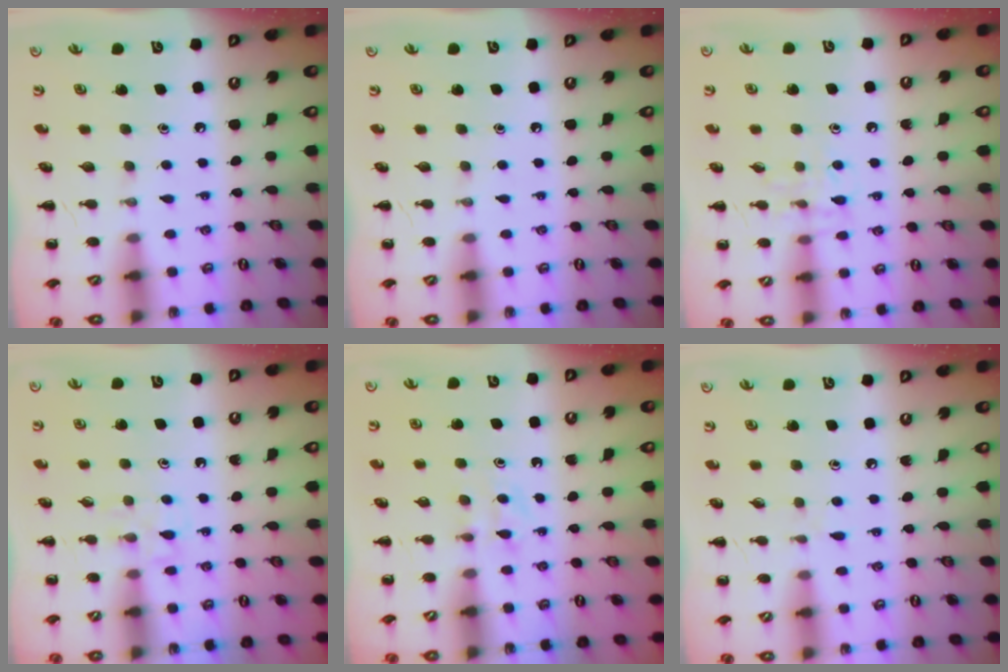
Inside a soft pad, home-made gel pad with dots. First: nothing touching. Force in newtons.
{"total": 0.0}
{"total": 6.5, "press": 6.4, "slide": 0.7}
{"total": 5.6, "press": 5.4, "slide": 1.7}
{"total": 3.7, "press": 3.6, "slide": 1.2}
{"total": 3.8, "press": 3.4, "slide": 1.6}